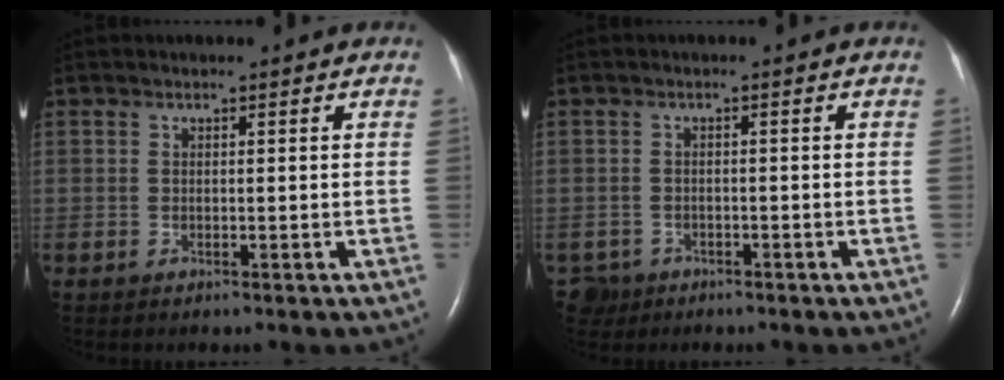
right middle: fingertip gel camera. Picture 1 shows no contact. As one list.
[{"total": 3.0, "force": [-1.8, 2.3, -0.2], "torque": [0.000, 0.006, -0.030]}]